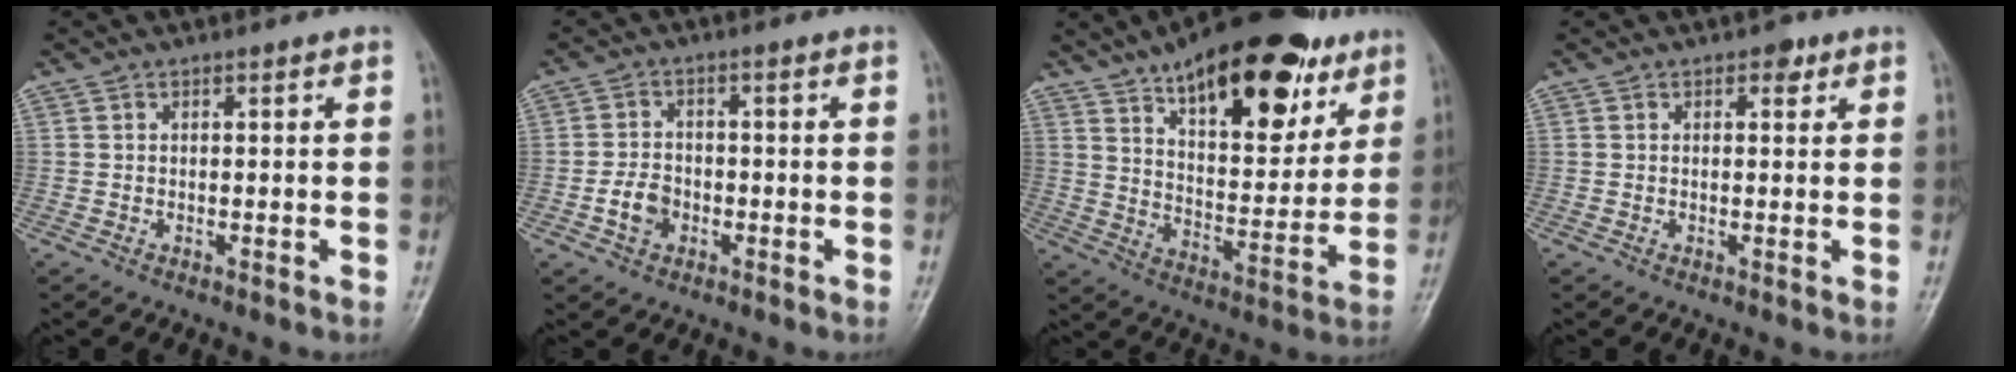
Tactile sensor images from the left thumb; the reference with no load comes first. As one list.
[{"total": 4.5, "force": [-1.6, 3.4, 2.5], "torque": [-0.036, 0.014, -0.032]}, {"total": 24.7, "force": [14.3, 10.7, 17.1], "torque": [-0.212, -0.043, 0.224]}, {"total": 1.9, "force": [1.0, 1.3, 1.1], "torque": [0.000, -0.001, 0.009]}]